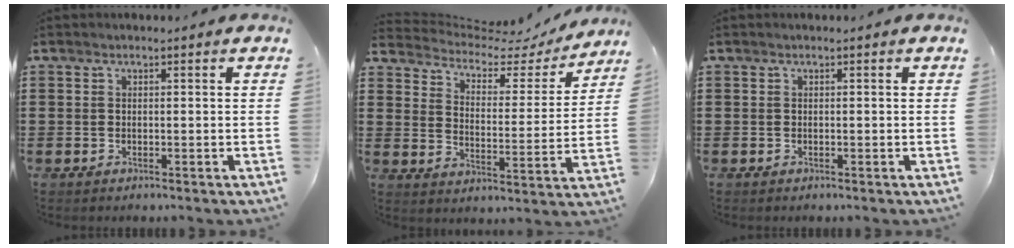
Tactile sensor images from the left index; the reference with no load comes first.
{"total": 4.3, "force": [3.9, 1.4, 1.1], "torque": [-0.039, -0.030, 0.058]}
{"total": 0.0}